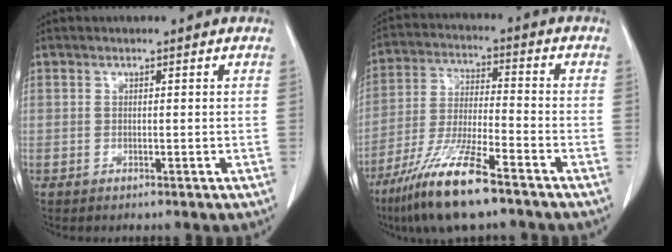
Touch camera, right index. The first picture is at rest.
{"total": 13.0, "force": [-8.8, 1.3, 9.6], "torque": [-0.196, -0.031, -0.164]}